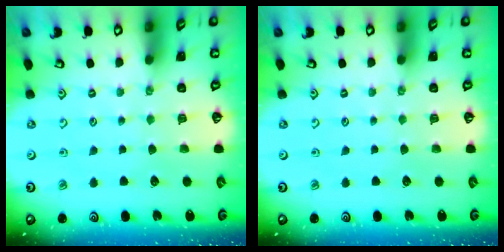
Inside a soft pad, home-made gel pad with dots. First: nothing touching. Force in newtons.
{"total": 0.0}